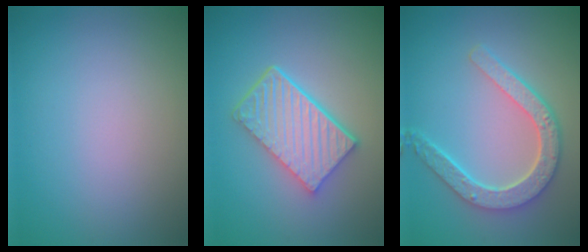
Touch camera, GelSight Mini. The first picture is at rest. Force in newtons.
{"total": 5.9, "press": 4.3, "slide": 4.1}
{"total": 5.1, "press": 4.0, "slide": 3.2}